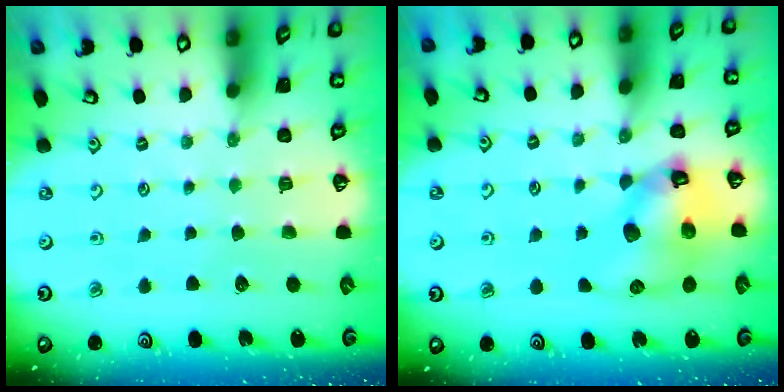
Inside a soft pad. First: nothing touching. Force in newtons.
{"total": 12.1, "press": 12.0, "slide": 1.0}